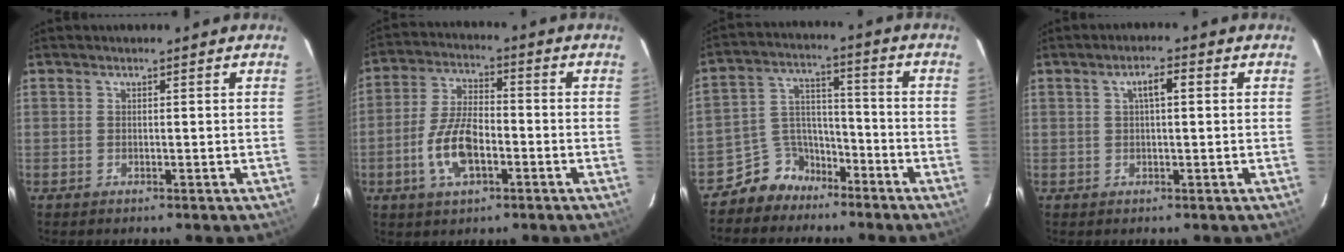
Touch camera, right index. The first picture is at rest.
{"total": 10.2, "force": [-3.6, 4.8, 8.3], "torque": [-0.175, 0.004, -0.064]}
{"total": 8.0, "force": [-6.1, 5.1, 1.0], "torque": [-0.027, 0.042, -0.110]}
{"total": 3.3, "force": [0.9, 0.8, 3.1], "torque": [-0.057, 0.010, 0.016]}